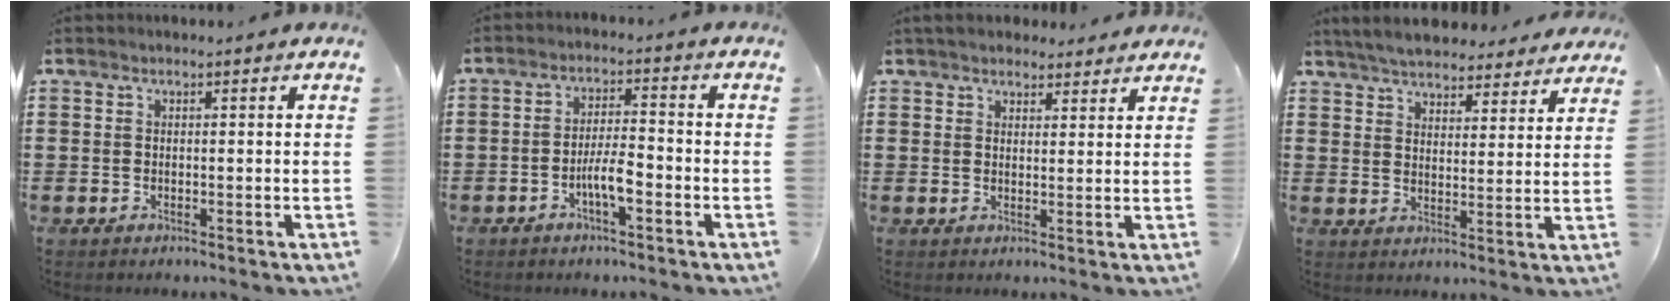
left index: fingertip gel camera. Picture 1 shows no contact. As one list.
[{"total": 4.8, "force": [-2.2, 1.0, 4.2], "torque": [-0.085, 0.003, -0.045]}, {"total": 3.4, "force": [3.2, 1.0, 0.6], "torque": [-0.019, -0.001, 0.061]}, {"total": 5.5, "force": [5.4, 0.5, 1.1], "torque": [-0.043, -0.022, 0.097]}]